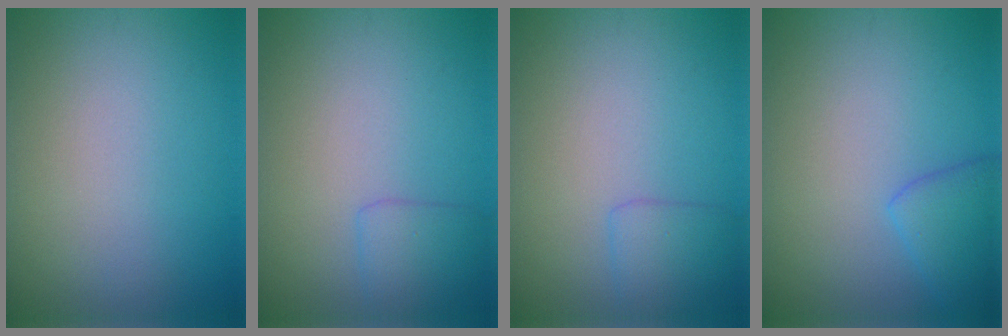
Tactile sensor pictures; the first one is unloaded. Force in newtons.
{"total": 2.0, "press": 1.9, "slide": 0.1}
{"total": 2.0, "press": 1.9, "slide": 0.1}
{"total": 2.6, "press": 2.6, "slide": 0.2}